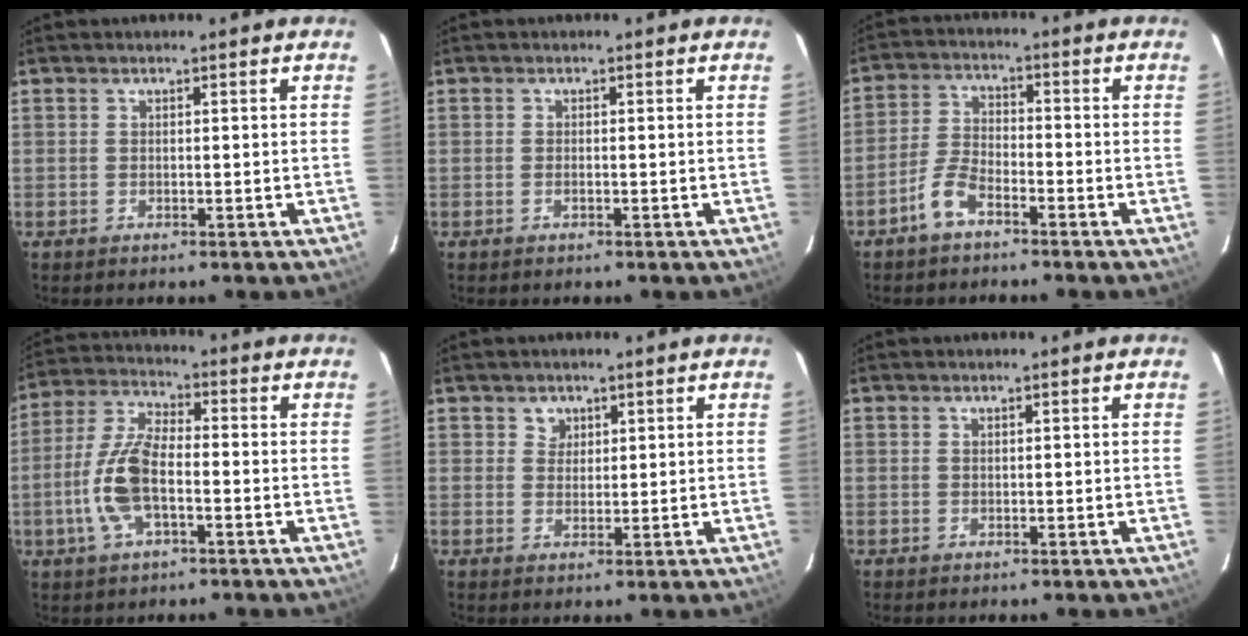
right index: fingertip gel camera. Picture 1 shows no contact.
{"total": 0.7, "force": [-0.3, 0.2, 0.7], "torque": [-0.014, 0.001, -0.005]}
{"total": 5.5, "force": [-3.9, 2.0, 3.3], "torque": [-0.078, 0.010, -0.080]}
{"total": 11.0, "force": [-3.0, 4.3, 9.7], "torque": [-0.212, 0.006, -0.061]}
{"total": 2.4, "force": [1.3, 2.0, 0.0], "torque": [0.011, 0.011, 0.021]}
{"total": 0.0}